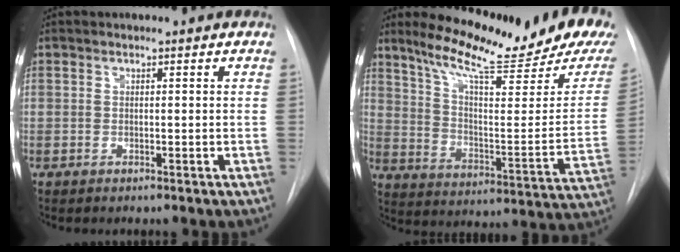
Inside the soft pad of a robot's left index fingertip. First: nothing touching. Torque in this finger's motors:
{"motor_torque": [1.03, -1.11, 0.36, 0.11]}